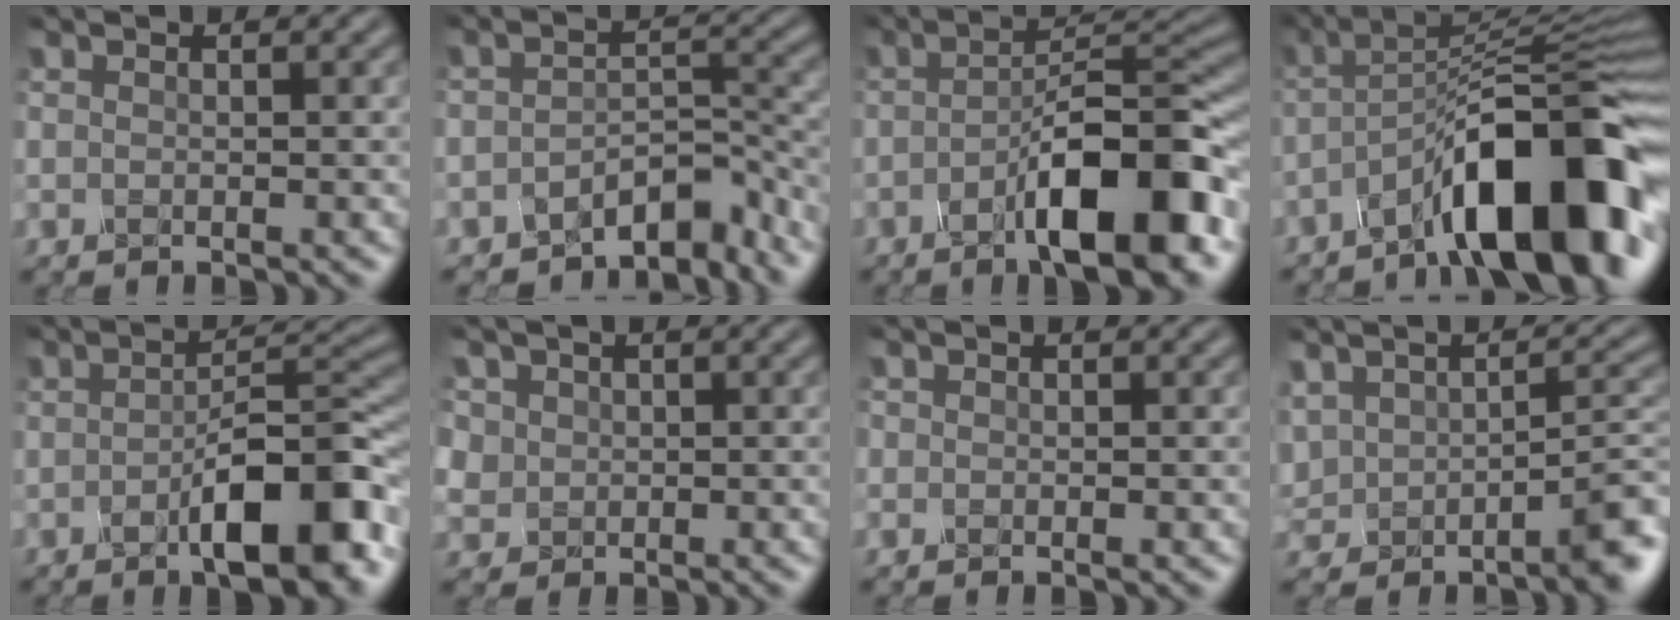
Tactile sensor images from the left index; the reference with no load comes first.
{"total": 4.6, "force": [-4.1, 1.2, 1.6], "torque": [-0.017, 0.005, -0.063]}
{"total": 10.0, "force": [-4.2, 2.4, 8.8], "torque": [-0.127, 0.014, -0.067]}
{"total": 13.0, "force": [-7.1, 3.1, 10.5], "torque": [-0.151, 0.017, -0.107]}
{"total": 8.8, "force": [-3.2, 2.6, 7.8], "torque": [-0.115, 0.005, -0.045]}
{"total": 2.7, "force": [1.1, 2.4, 0.3], "torque": [-0.032, 0.008, 0.036]}
{"total": 0.0}
{"total": 4.7, "force": [-1.8, 2.2, 3.8], "torque": [-0.069, 0.001, -0.026]}